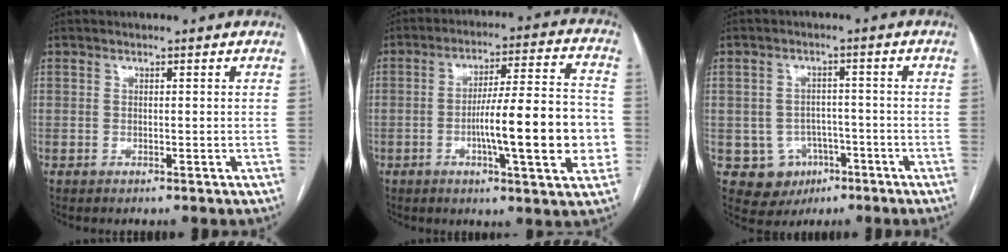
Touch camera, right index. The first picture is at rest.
{"total": 15.9, "force": [-3.0, 2.0, 15.5], "torque": [-0.235, 0.012, -0.044]}
{"total": 6.5, "force": [-2.5, 5.9, 1.3], "torque": [-0.016, 0.009, -0.026]}